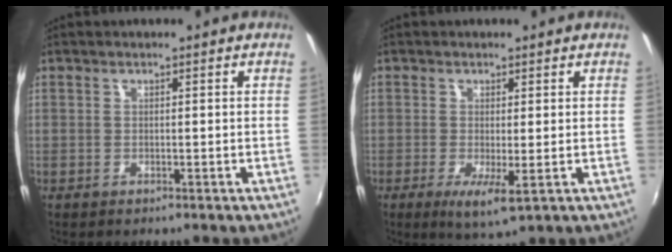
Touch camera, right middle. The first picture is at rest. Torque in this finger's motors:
{"motor_torque": [-0.33, -1.30, -0.11, 0.00]}